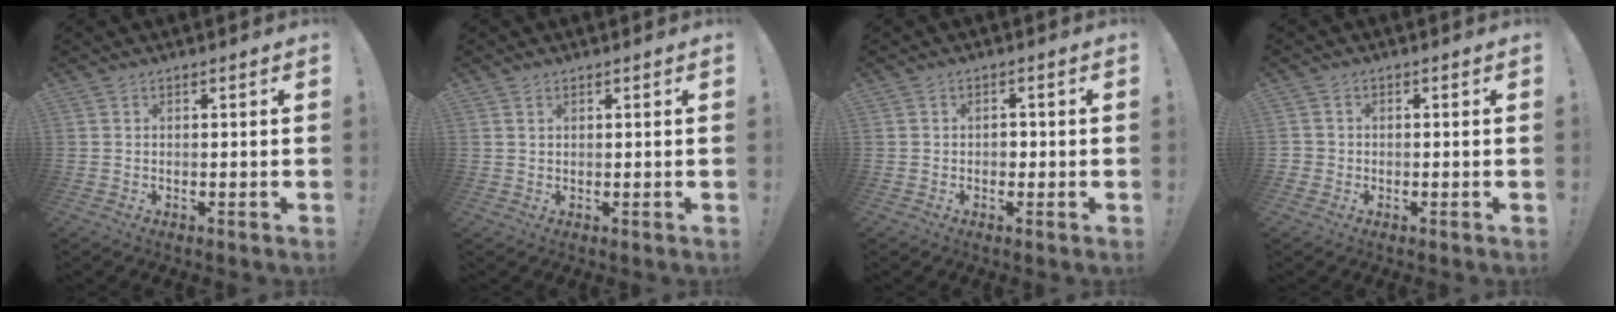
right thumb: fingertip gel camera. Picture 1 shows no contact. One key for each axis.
{"total": 0.9, "fx": 0.6, "fy": 0.6, "fz": 0.4, "tx": -0.003, "ty": -0.001, "tz": 0.011}
{"total": 1.9, "fx": -0.6, "fy": 1.6, "fz": 0.9, "tx": -0.012, "ty": 0.001, "tz": -0.013}
{"total": 1.7, "fx": -0.5, "fy": 1.5, "fz": 0.4, "tx": -0.007, "ty": 0.006, "tz": -0.009}